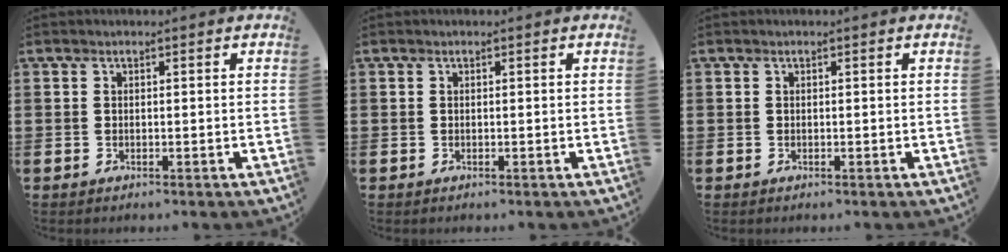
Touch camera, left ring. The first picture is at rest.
{"total": 0.0}
{"total": 0.0}